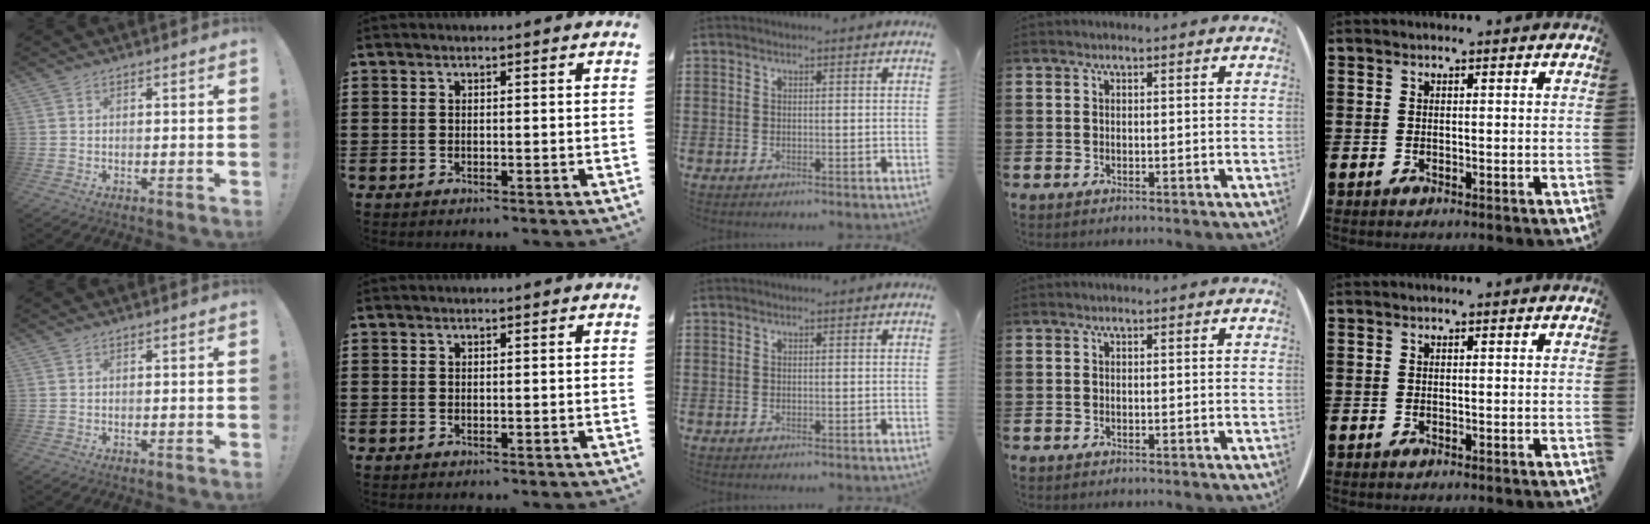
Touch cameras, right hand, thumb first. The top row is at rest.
{}